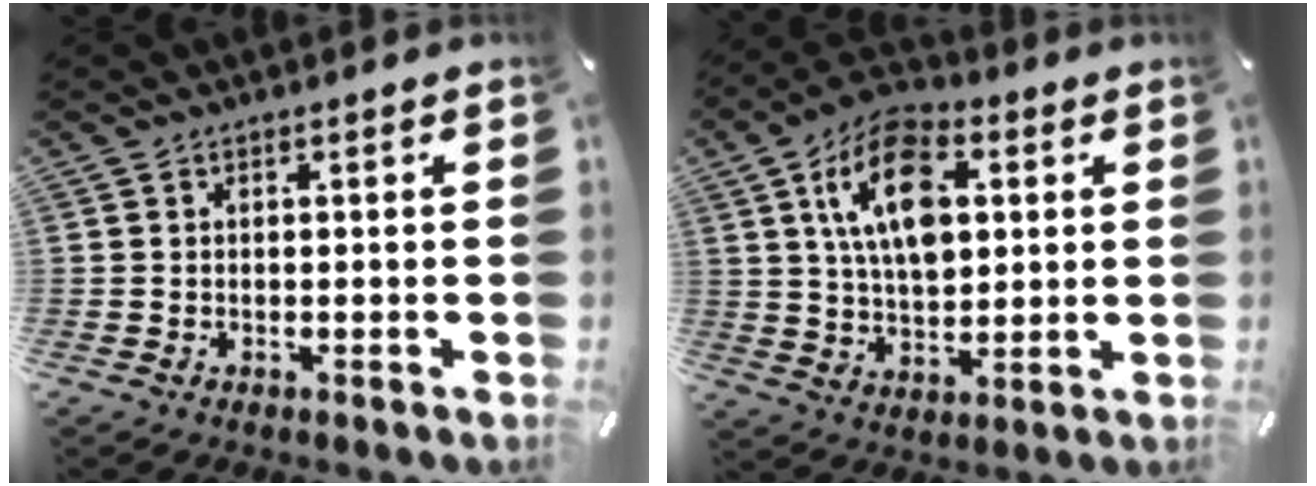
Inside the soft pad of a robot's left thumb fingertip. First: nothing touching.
{"total": 15.7, "force": [4.5, 9.7, 11.5], "torque": [-0.219, 0.003, 0.077]}